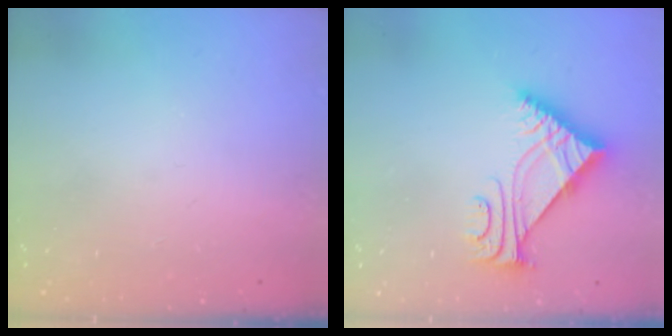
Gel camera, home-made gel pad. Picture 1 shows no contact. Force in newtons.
{"total": 7.1, "press": 7.1, "slide": 0.2}